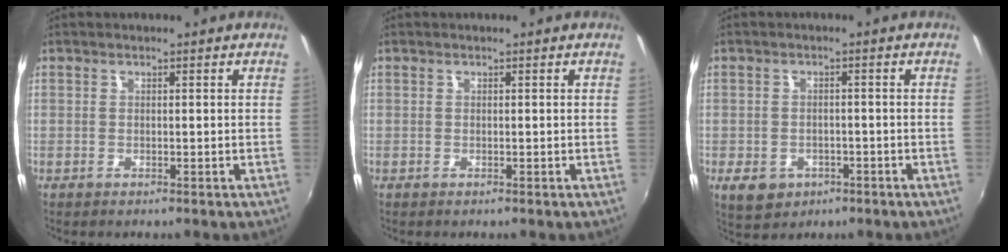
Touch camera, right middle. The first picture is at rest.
{"total": 0.0}
{"total": 6.3, "force": [-2.9, 4.7, 3.1], "torque": [-0.073, -0.008, -0.038]}